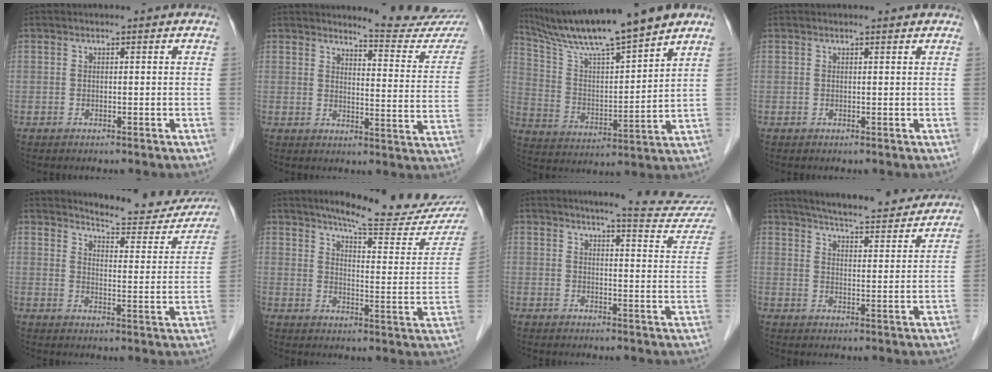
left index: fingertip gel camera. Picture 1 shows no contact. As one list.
[{"total": 13.3, "force": [13.0, 0.3, 3.0], "torque": [-0.029, -0.094, 0.136]}, {"total": 15.8, "force": [13.6, -0.2, 8.2], "torque": [-0.148, 0.005, 0.241]}, {"total": 1.6, "force": [1.6, 0.1, 0.4], "torque": [-0.011, 0.003, 0.014]}, {"total": 16.0, "force": [15.3, 2.7, 4.1], "torque": [-0.036, -0.068, 0.171]}, {"total": 20.7, "force": [18.1, 2.1, 9.8], "torque": [-0.125, -0.065, 0.220]}, {"total": 12.6, "force": [12.1, 0.3, 3.6], "torque": [-0.032, -0.063, 0.124]}, {"total": 18.9, "force": [17.3, 2.6, 7.0], "torque": [-0.097, -0.016, 0.222]}]